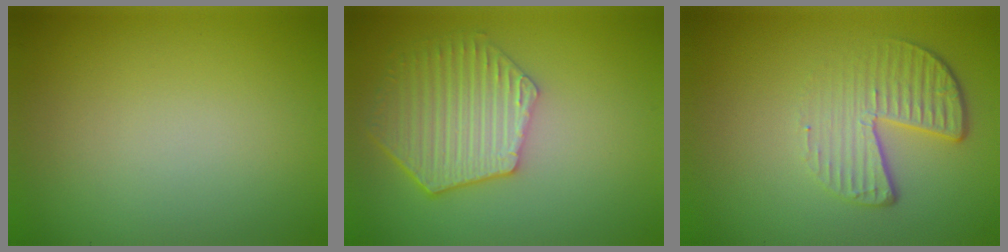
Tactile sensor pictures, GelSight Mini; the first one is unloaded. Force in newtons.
{"total": 5.8, "press": 4.6, "slide": 3.5}
{"total": 4.4, "press": 2.8, "slide": 3.3}